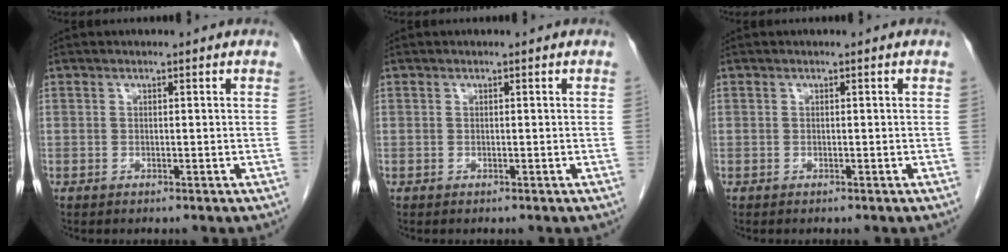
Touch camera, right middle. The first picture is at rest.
{"total": 0.0}
{"total": 0.0}